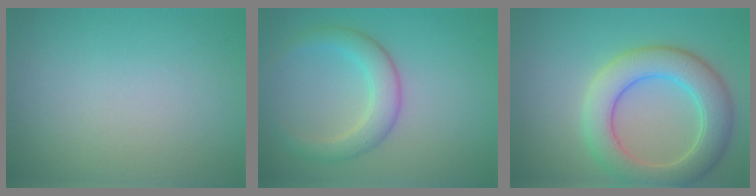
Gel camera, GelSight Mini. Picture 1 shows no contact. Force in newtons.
{"total": 3.5, "press": 3.5, "slide": 0.2}
{"total": 6.6, "press": 6.6, "slide": 0.4}